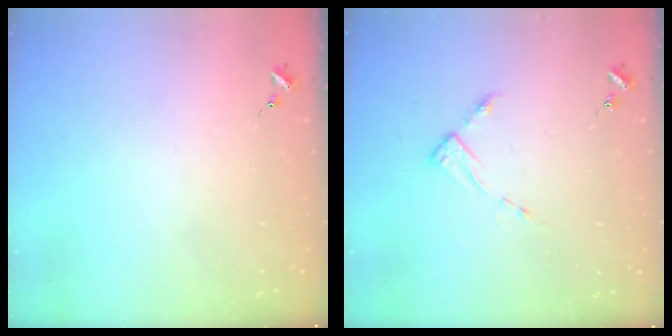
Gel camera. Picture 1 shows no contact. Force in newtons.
{"total": 2.8, "press": 2.8, "slide": 0.4}